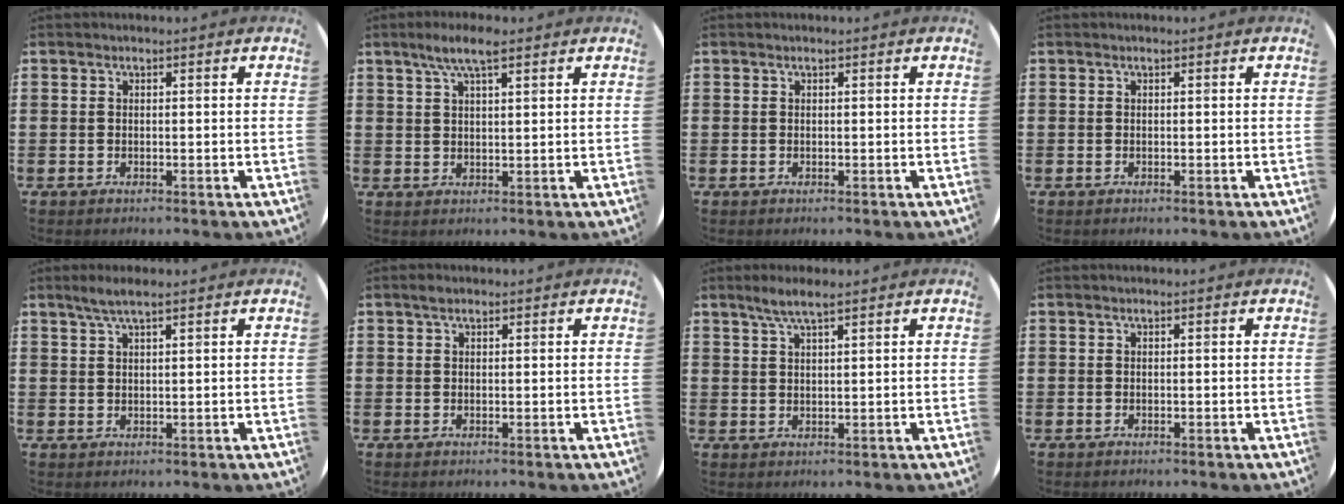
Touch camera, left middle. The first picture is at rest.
{"total": 4.9, "force": [3.3, 1.1, 3.4], "torque": [-0.066, 0.005, 0.056]}
{"total": 0.0}
{"total": 0.0}
{"total": 2.5, "force": [1.8, 0.1, 1.7], "torque": [-0.033, 0.004, 0.032]}
{"total": 0.9, "force": [0.6, 0.5, 0.4], "torque": [-0.002, 0.002, 0.009]}
{"total": 3.2, "force": [2.3, 0.4, 2.1], "torque": [-0.045, 0.004, 0.041]}
{"total": 0.0}